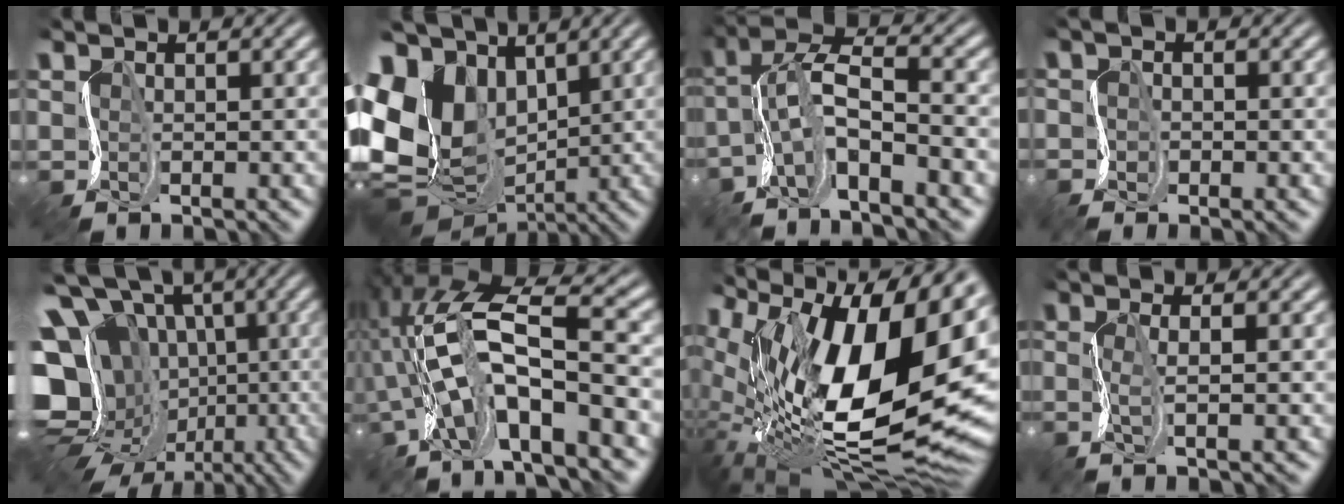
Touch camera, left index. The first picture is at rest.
{"total": 13.1, "force": [-0.7, 10.3, 8.1], "torque": [-0.183, -0.034, 0.020]}
{"total": 5.6, "force": [-3.5, 0.6, 4.3], "torque": [-0.072, -0.004, -0.072]}
{"total": 1.7, "force": [-1.1, 1.0, 0.8], "torque": [0.005, 0.002, -0.032]}
{"total": 18.2, "force": [-3.4, 15.0, 9.7], "torque": [-0.174, 0.016, -0.074]}
{"total": 9.8, "force": [-4.5, 2.8, 8.2], "torque": [-0.131, -0.004, -0.084]}
{"total": 17.3, "force": [2.4, 8.9, 14.6], "torque": [-0.229, -0.009, 0.044]}
{"total": 2.0, "force": [-1.0, -0.3, 1.8], "torque": [-0.021, -0.014, -0.037]}